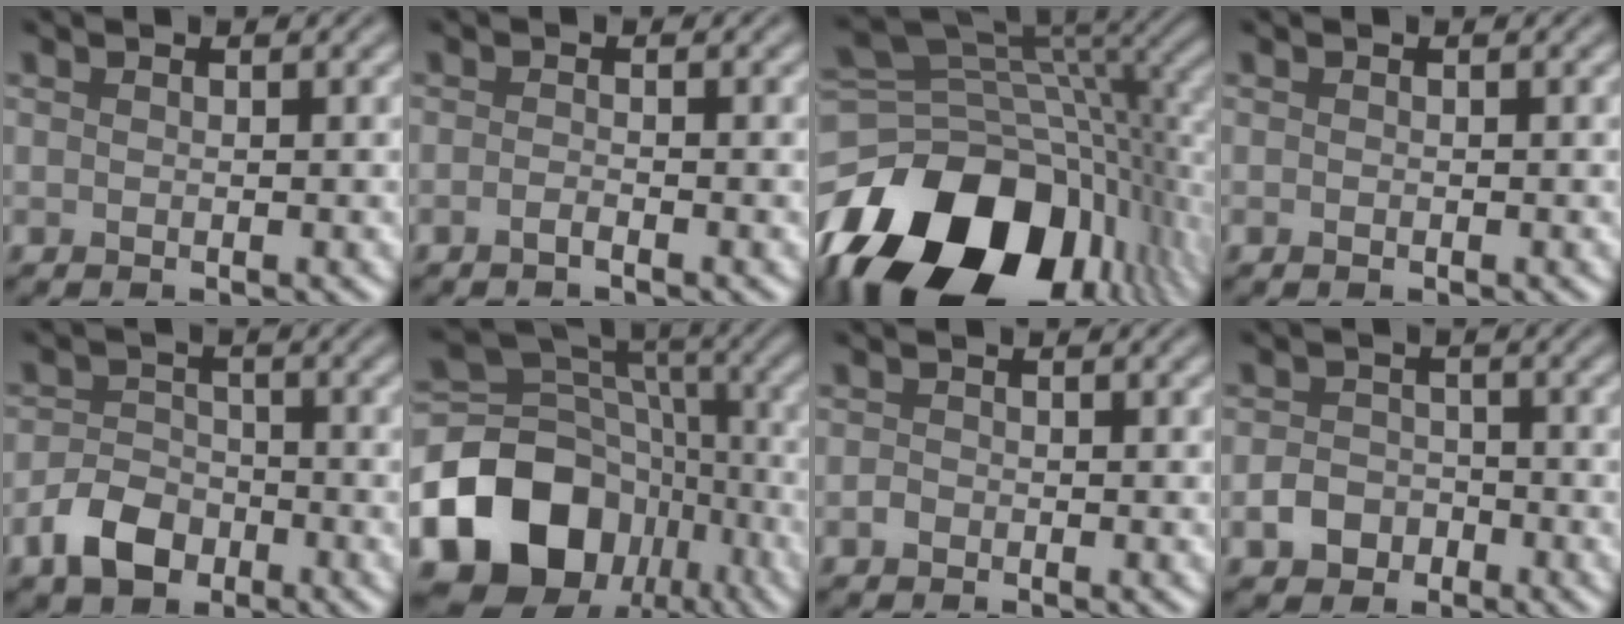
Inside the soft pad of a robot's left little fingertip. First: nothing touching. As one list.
[{"total": 0.8, "force": [-0.6, 0.2, 0.6], "torque": [-0.010, -0.001, -0.012]}, {"total": 16.4, "force": [-7.4, 10.0, 10.7], "torque": [-0.192, 0.002, -0.130]}, {"total": 0.0}, {"total": 4.0, "force": [-2.2, 2.7, 2.0], "torque": [-0.035, 0.000, -0.048]}, {"total": 14.9, "force": [-6.5, 11.5, 6.9], "torque": [-0.145, -0.003, -0.115]}, {"total": 0.7, "force": [-0.4, 0.5, 0.3], "torque": [-0.005, -0.003, -0.009]}, {"total": 2.6, "force": [-1.3, 2.0, 1.0], "torque": [-0.013, 0.002, -0.028]}]